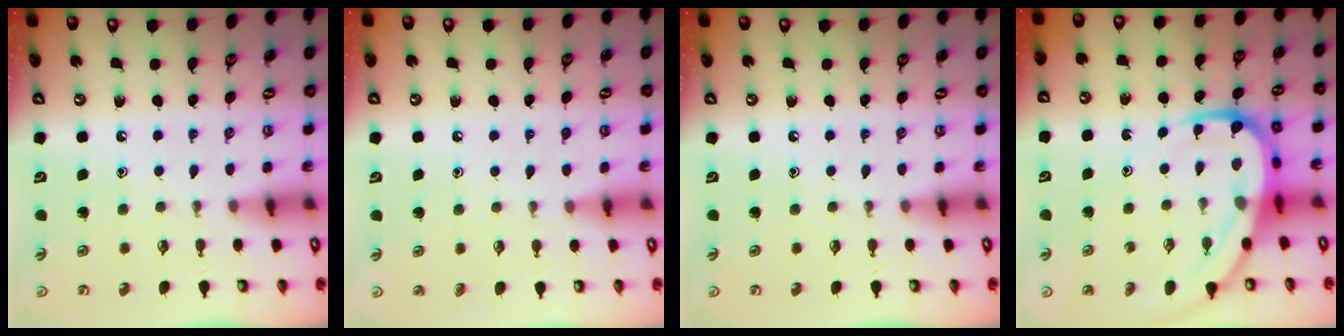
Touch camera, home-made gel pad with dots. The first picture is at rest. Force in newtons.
{"total": 3.6, "press": 3.5, "slide": 0.4}
{"total": 0.0}
{"total": 12.4, "press": 12.4, "slide": 1.2}